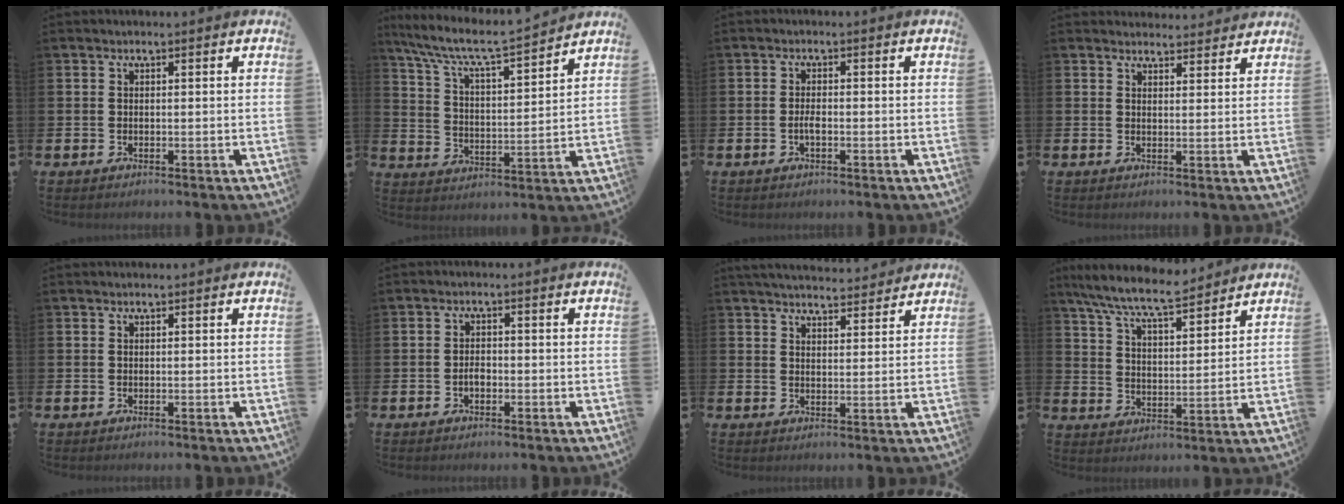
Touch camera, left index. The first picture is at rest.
{"total": 7.7, "force": [7.1, 0.6, 3.0], "torque": [-0.094, -0.052, 0.118]}
{"total": 1.5, "force": [-0.5, 0.6, 1.4], "torque": [-0.026, 0.002, -0.009]}
{"total": 2.9, "force": [2.9, 0.6, -0.1], "torque": [0.004, -0.016, 0.051]}
{"total": 0.0}
{"total": 1.7, "force": [-0.5, 1.0, 1.3], "torque": [-0.015, 0.001, -0.013]}
{"total": 4.5, "force": [4.5, 0.4, 0.4], "torque": [-0.018, -0.023, 0.082]}
{"total": 8.6, "force": [7.9, 1.0, 3.1], "torque": [-0.094, -0.040, 0.144]}